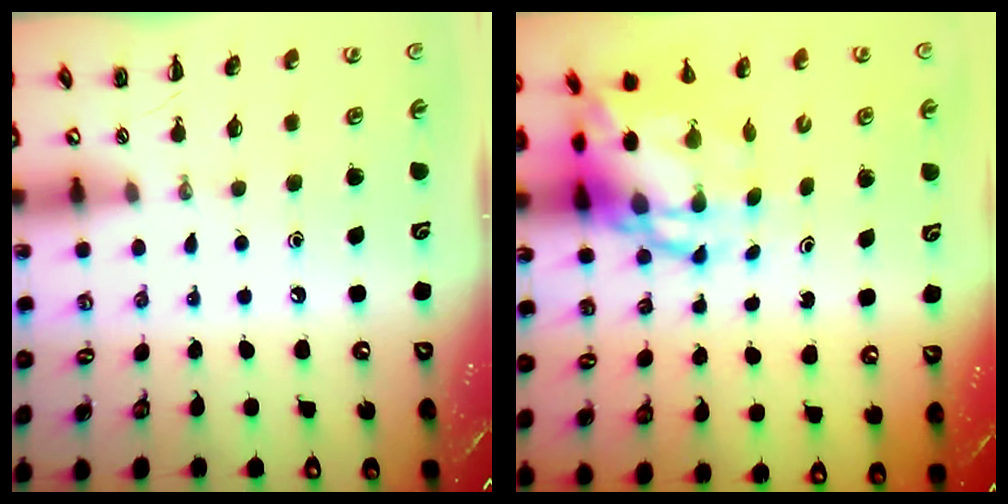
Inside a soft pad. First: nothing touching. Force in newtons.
{"total": 7.8, "press": 7.6, "slide": 1.8}